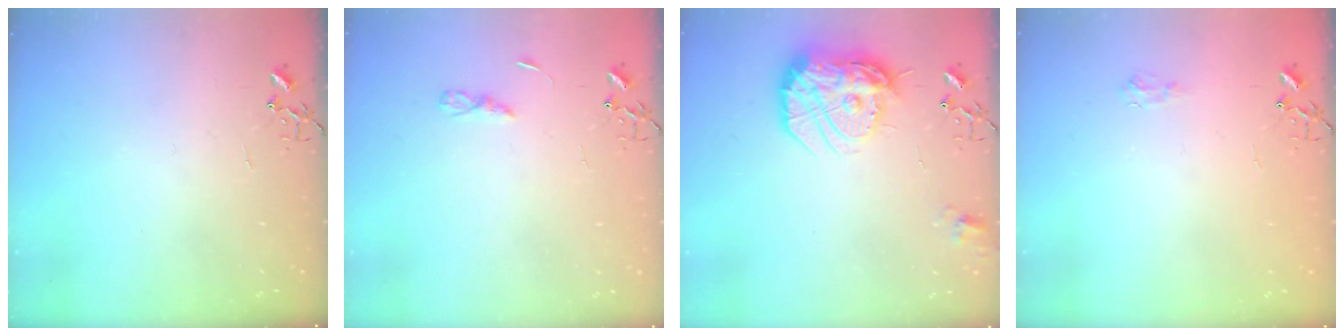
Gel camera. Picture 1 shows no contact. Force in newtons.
{"total": 2.9, "press": 2.9, "slide": 0.3}
{"total": 17.7, "press": 17.7, "slide": 1.6}
{"total": 5.2, "press": 5.1, "slide": 0.6}